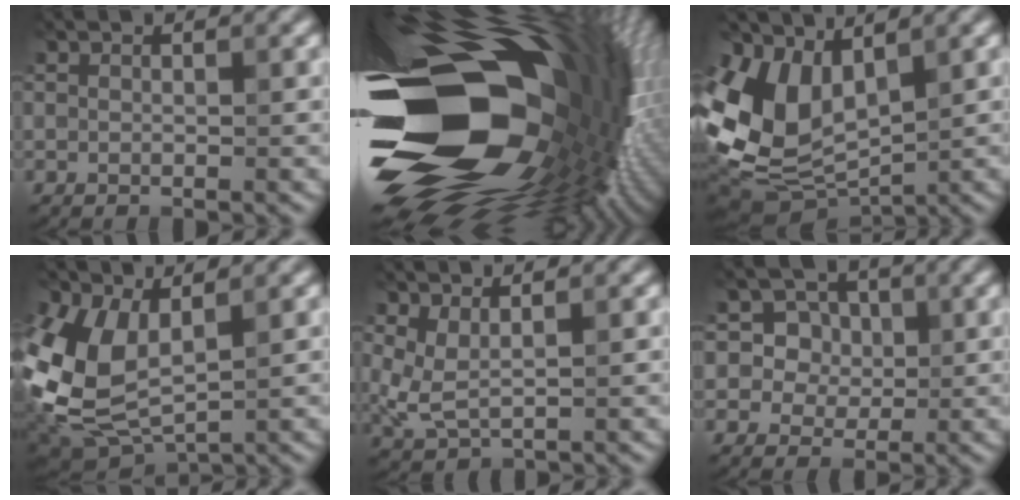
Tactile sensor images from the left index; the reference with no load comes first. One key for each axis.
{"total": 21.6, "fx": -2.3, "fy": 13.2, "fz": 16.9, "tx": -0.305, "ty": -0.043, "tz": -0.045}
{"total": 7.9, "fx": 1.5, "fy": 5.4, "fz": 5.5, "tx": -0.123, "ty": -0.019, "tz": 0.034}
{"total": 7.7, "fx": 1.3, "fy": 4.6, "fz": 6.1, "tx": -0.148, "ty": -0.005, "tz": 0.023}
{"total": 2.4, "fx": 1.0, "fy": 1.1, "fz": 1.9, "tx": -0.048, "ty": -0.005, "tz": 0.022}
{"total": 4.8, "fx": 1.4, "fy": 4.3, "fz": 1.7, "tx": -0.018, "ty": 0.005, "tz": 0.016}